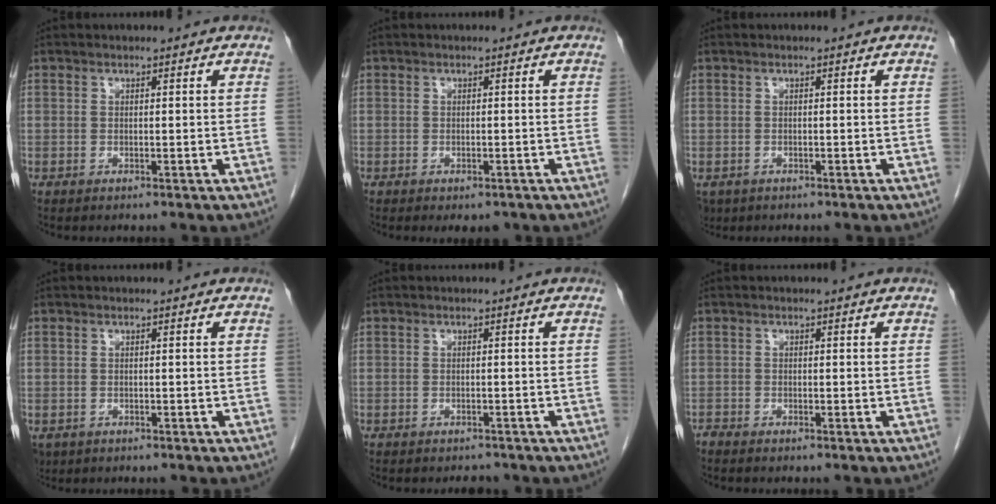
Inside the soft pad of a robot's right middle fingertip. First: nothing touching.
{"total": 2.2, "force": [-1.5, 1.2, 1.1], "torque": [-0.007, -0.001, -0.012]}
{"total": 3.4, "force": [-2.0, 2.5, 1.1], "torque": [-0.020, -0.003, -0.030]}
{"total": 2.9, "force": [-1.5, 2.2, 1.0], "torque": [-0.020, -0.003, -0.021]}
{"total": 2.1, "force": [-1.9, 0.9, 0.4], "torque": [-0.008, -0.002, -0.025]}
{"total": 0.5, "force": [-0.5, 0.0, 0.0], "torque": [-0.005, -0.003, -0.011]}